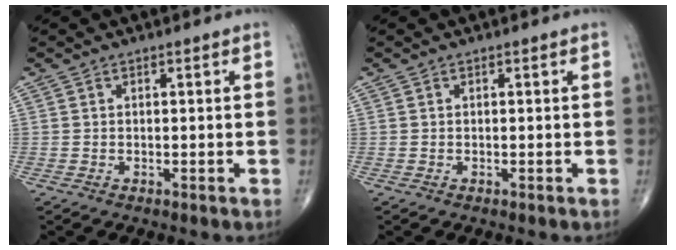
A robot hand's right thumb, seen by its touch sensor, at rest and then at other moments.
{"total": 0.0}